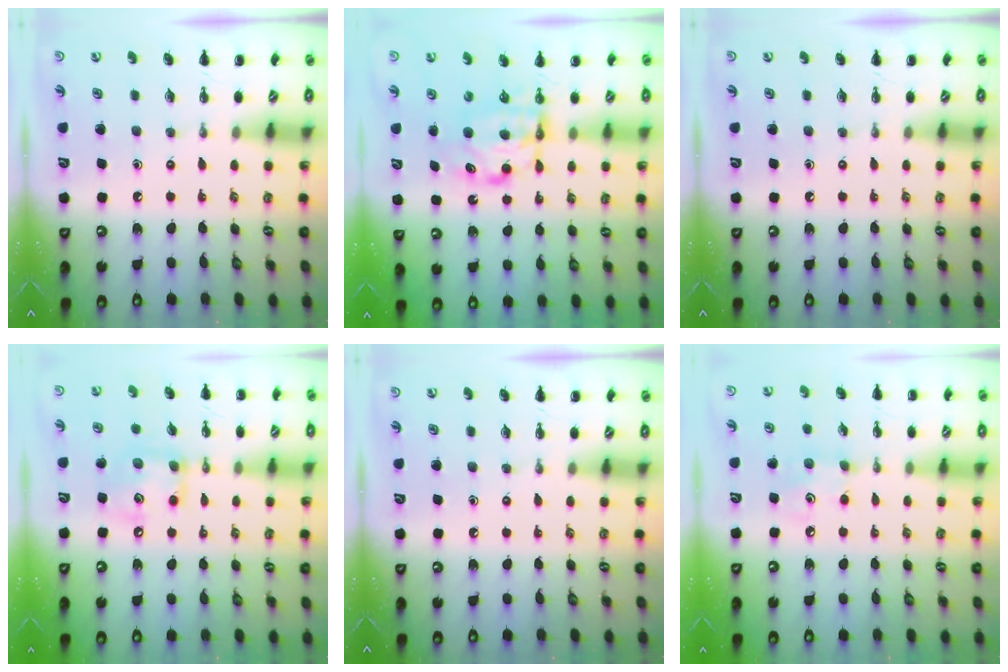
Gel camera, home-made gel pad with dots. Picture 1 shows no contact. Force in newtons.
{"total": 6.4, "press": 6.4, "slide": 0.3}
{"total": 0.0}
{"total": 10.4, "press": 10.4, "slide": 0.6}
{"total": 0.0}
{"total": 5.4, "press": 5.3, "slide": 1.1}